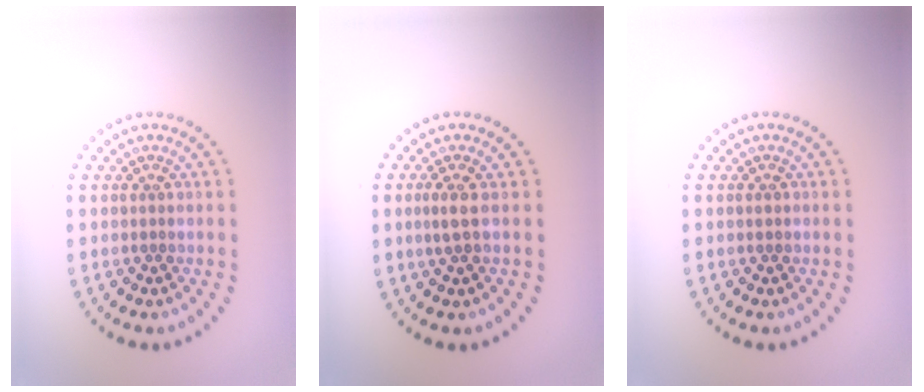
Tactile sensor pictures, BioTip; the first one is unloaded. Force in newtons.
{"total": 1.4, "press": 1.2, "slide": 0.7}
{"total": 0.6, "press": 0.6, "slide": 0.1}